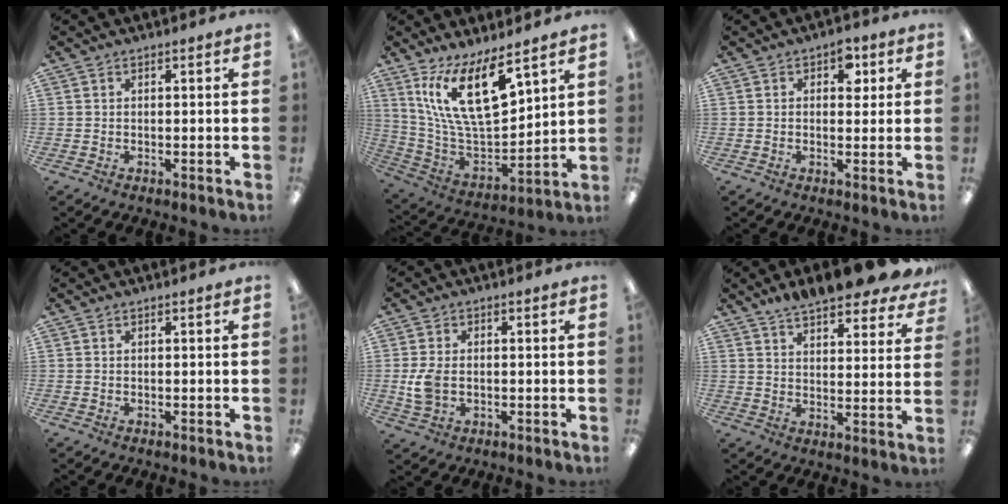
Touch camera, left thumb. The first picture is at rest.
{"total": 19.5, "force": [10.9, 7.8, 14.2], "torque": [-0.283, -0.058, 0.191]}
{"total": 4.8, "force": [1.8, 3.0, 3.3], "torque": [-0.029, -0.006, 0.023]}
{"total": 0.0}
{"total": 6.0, "force": [-0.4, 4.0, 4.5], "torque": [-0.096, -0.004, -0.012]}
{"total": 9.6, "force": [8.4, 2.0, 4.3], "torque": [-0.059, -0.060, 0.145]}